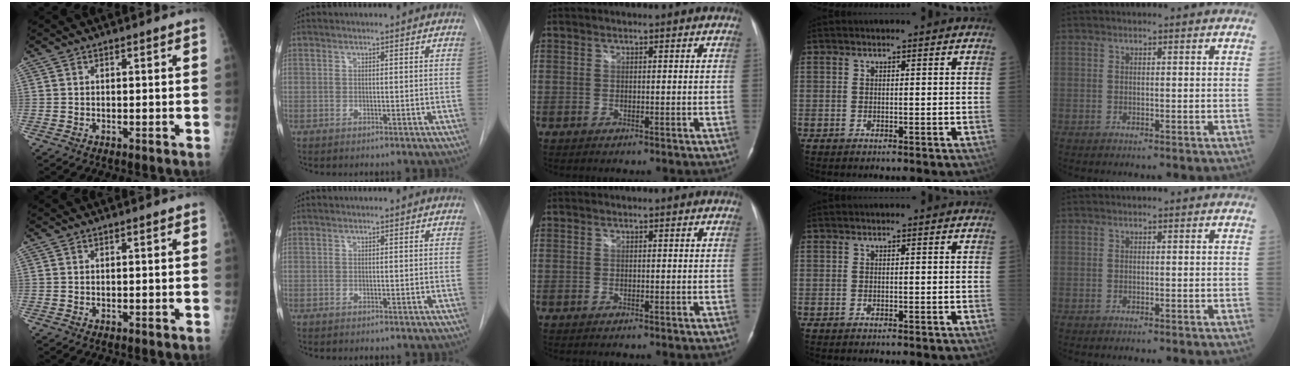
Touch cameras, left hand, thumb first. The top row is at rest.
{}